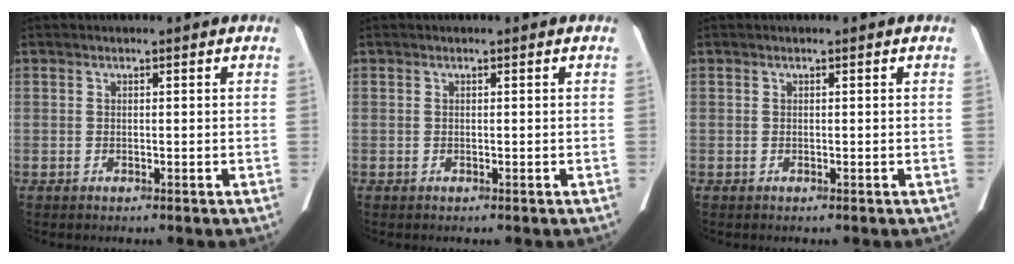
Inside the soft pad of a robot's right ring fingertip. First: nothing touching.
{"total": 0.0}
{"total": 0.0}